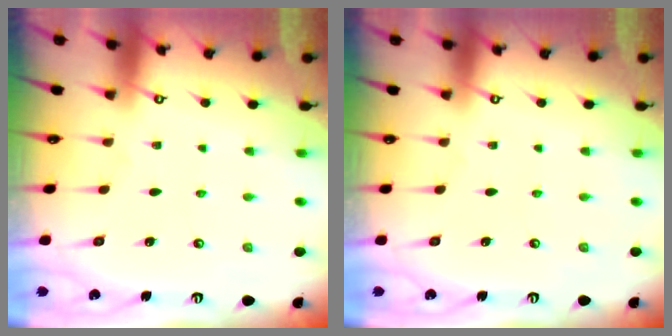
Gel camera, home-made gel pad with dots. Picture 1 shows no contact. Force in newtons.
{"total": 0.0}